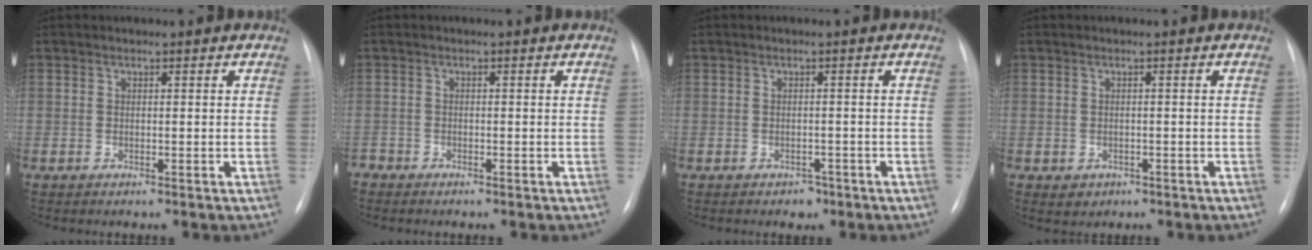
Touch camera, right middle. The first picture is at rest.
{"total": 1.2, "force": [-1.1, 0.5, -0.1], "torque": [0.003, 0.000, -0.020]}
{"total": 1.7, "force": [-1.2, 1.2, 0.5], "torque": [-0.007, 0.004, -0.012]}
{"total": 1.8, "force": [-0.8, 1.6, 0.4], "torque": [-0.003, 0.004, -0.001]}